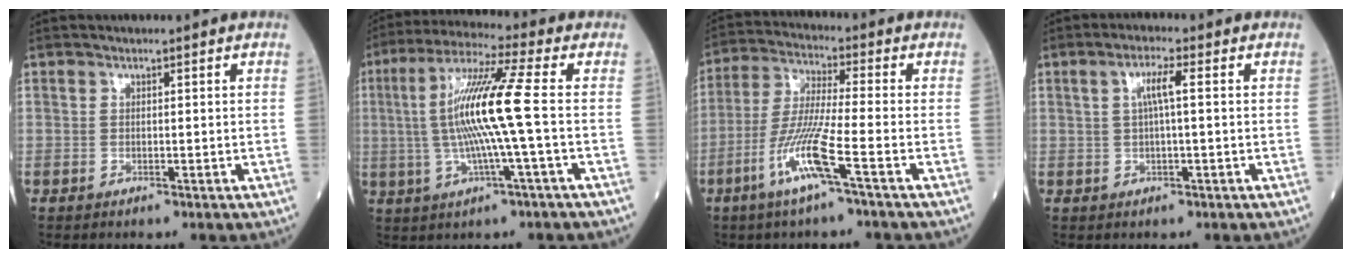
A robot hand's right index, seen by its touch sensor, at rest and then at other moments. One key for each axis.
{"total": 13.0, "fx": -0.1, "fy": -0.9, "fz": 12.9, "tx": -0.257, "ty": 0.009, "tz": -0.007}
{"total": 9.9, "fx": -4.6, "fy": -0.6, "fz": 8.7, "tx": -0.180, "ty": -0.010, "tz": -0.096}
{"total": 3.5, "fx": 0.6, "fy": 0.1, "fz": 3.5, "tx": -0.068, "ty": 0.008, "tz": 0.013}